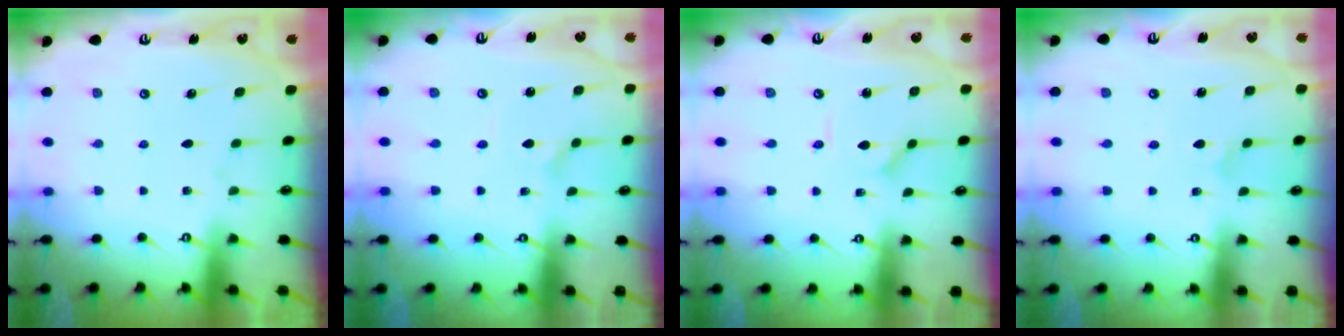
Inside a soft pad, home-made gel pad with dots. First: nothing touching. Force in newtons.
{"total": 2.6, "press": 2.6, "slide": 0.1}
{"total": 1.2, "press": 1.2, "slide": 0.2}
{"total": 2.9, "press": 2.9, "slide": 0.4}